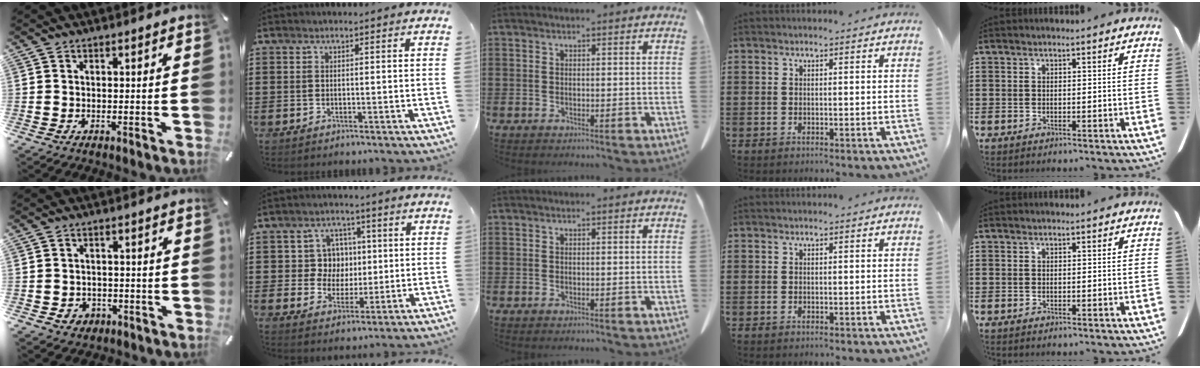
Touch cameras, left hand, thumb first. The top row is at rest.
{"thumb": {"total": 3.3, "force": [-1.0, 3.0, 0.9], "torque": [-0.007, 0.000, -0.019]}, "index": {"total": 6.7, "force": [1.1, 6.1, 2.3], "torque": [-0.066, 0.017, 0.020]}}